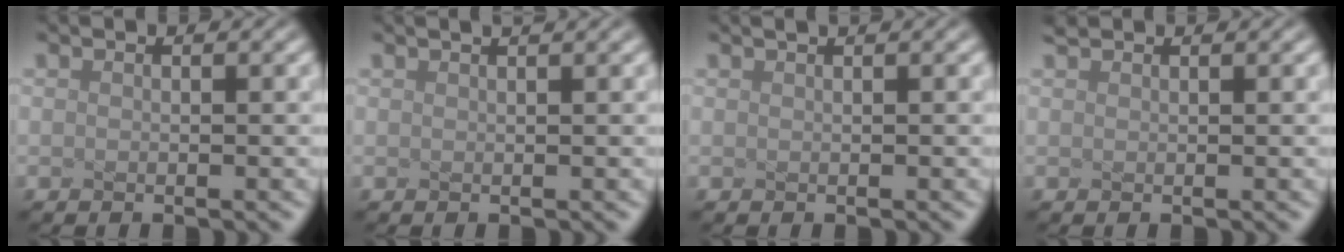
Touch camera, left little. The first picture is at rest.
{"total": 2.3, "force": [1.5, 1.0, 1.5], "torque": [0.002, 0.013, -0.011]}
{"total": 1.7, "force": [1.1, 0.7, 1.2], "torque": [-0.002, 0.005, -0.006]}
{"total": 0.9, "force": [0.9, 0.1, 0.1], "torque": [-0.002, 0.004, 0.012]}